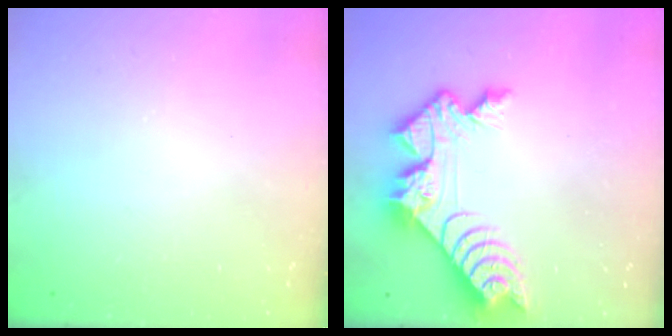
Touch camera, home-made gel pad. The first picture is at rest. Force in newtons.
{"total": 11.8, "press": 11.7, "slide": 0.8}